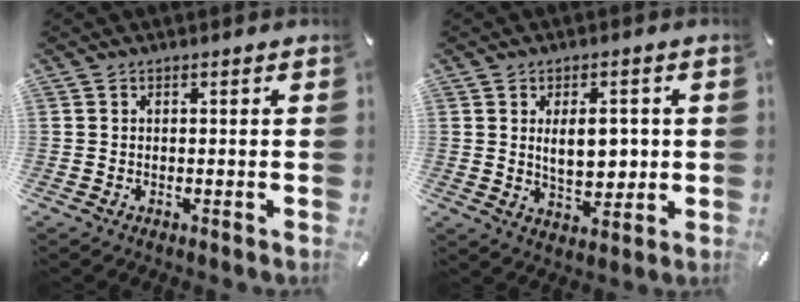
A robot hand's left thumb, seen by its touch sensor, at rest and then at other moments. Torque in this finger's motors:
{"motor_torque": [1.40, 1.18, 0.93, -0.16, 0.17]}